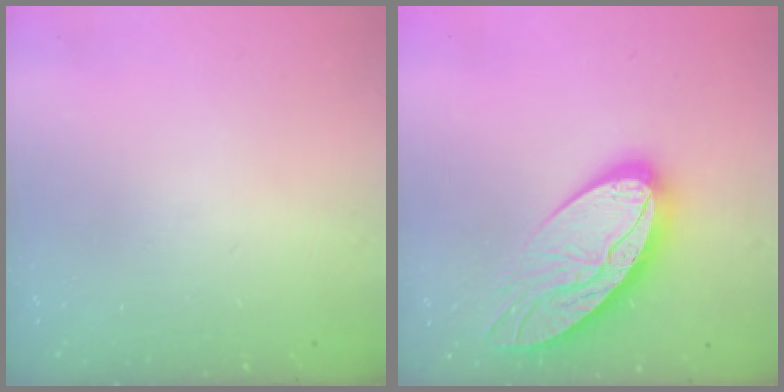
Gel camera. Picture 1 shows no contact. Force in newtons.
{"total": 16.8, "press": 16.7, "slide": 1.5}